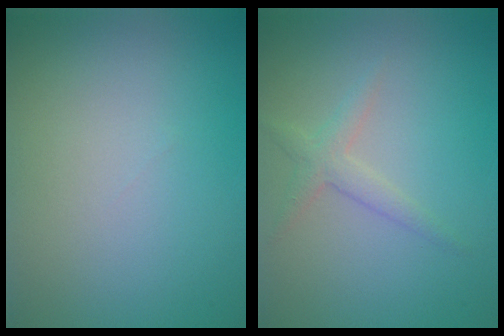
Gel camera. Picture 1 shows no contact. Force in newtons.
{"total": 1.8, "press": 1.8, "slide": 0.1}